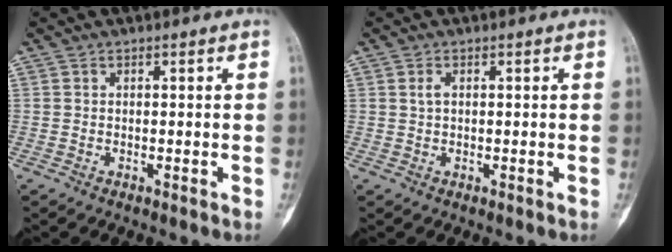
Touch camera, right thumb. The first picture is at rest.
{"total": 1.2, "force": [0.3, 0.7, 1.0], "torque": [-0.022, 0.002, 0.007]}